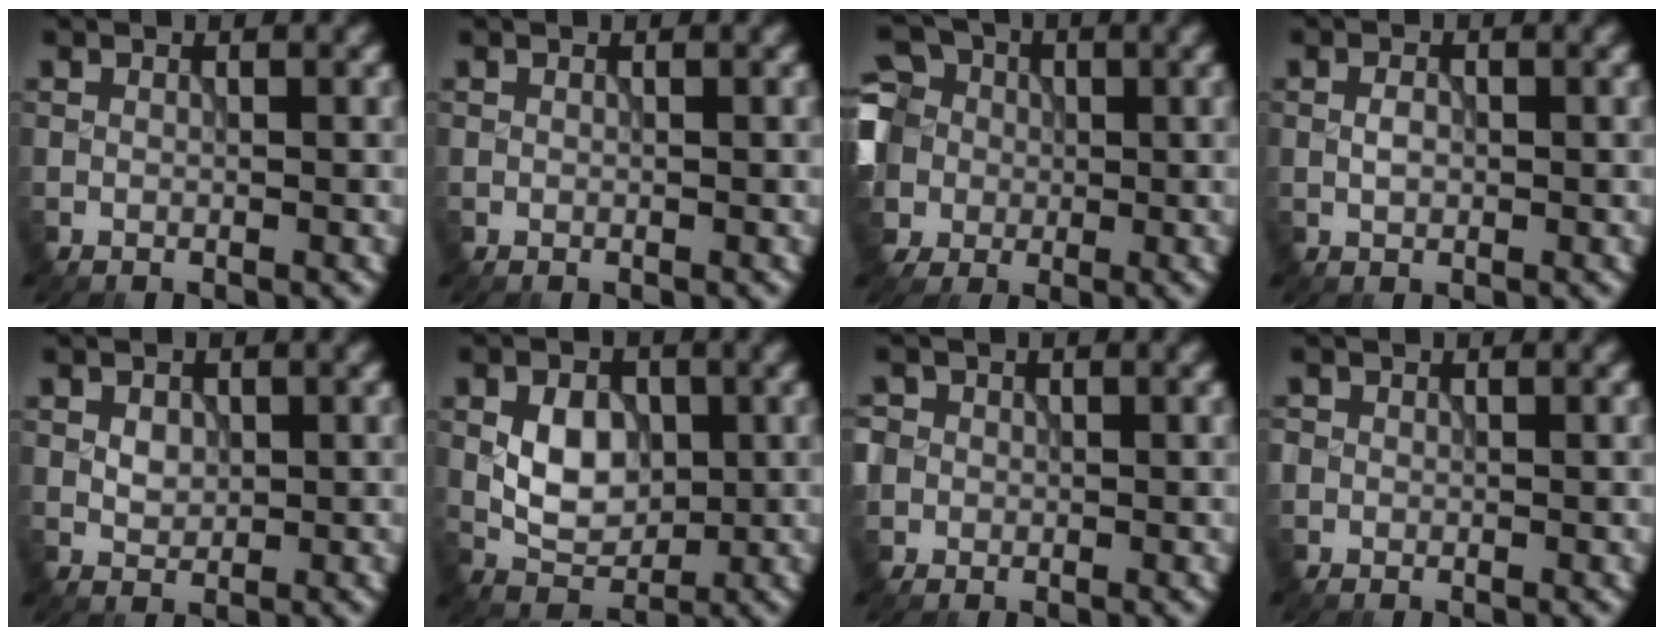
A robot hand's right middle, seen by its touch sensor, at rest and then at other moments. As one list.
[{"total": 0.0}, {"total": 10.1, "force": [-0.5, 8.7, 5.0], "torque": [-0.126, 0.016, -0.038]}, {"total": 1.2, "force": [-0.1, 0.6, 1.0], "torque": [-0.020, 0.004, -0.004]}, {"total": 1.5, "force": [0.3, 1.1, 1.0], "torque": [-0.019, 0.001, 0.007]}, {"total": 4.6, "force": [0.3, 3.2, 3.3], "torque": [-0.061, 0.000, 0.004]}, {"total": 3.3, "force": [0.3, 3.1, 0.9], "torque": [-0.010, 0.020, -0.008]}, {"total": 0.9, "force": [0.0, 0.9, 0.1], "torque": [0.005, -0.003, -0.003]}]